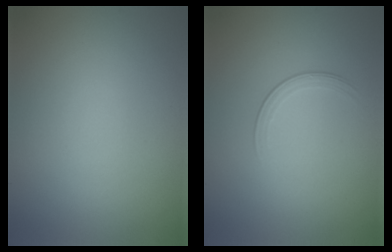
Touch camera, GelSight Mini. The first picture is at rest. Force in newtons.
{"total": 1.5, "press": 0.7, "slide": 1.4}